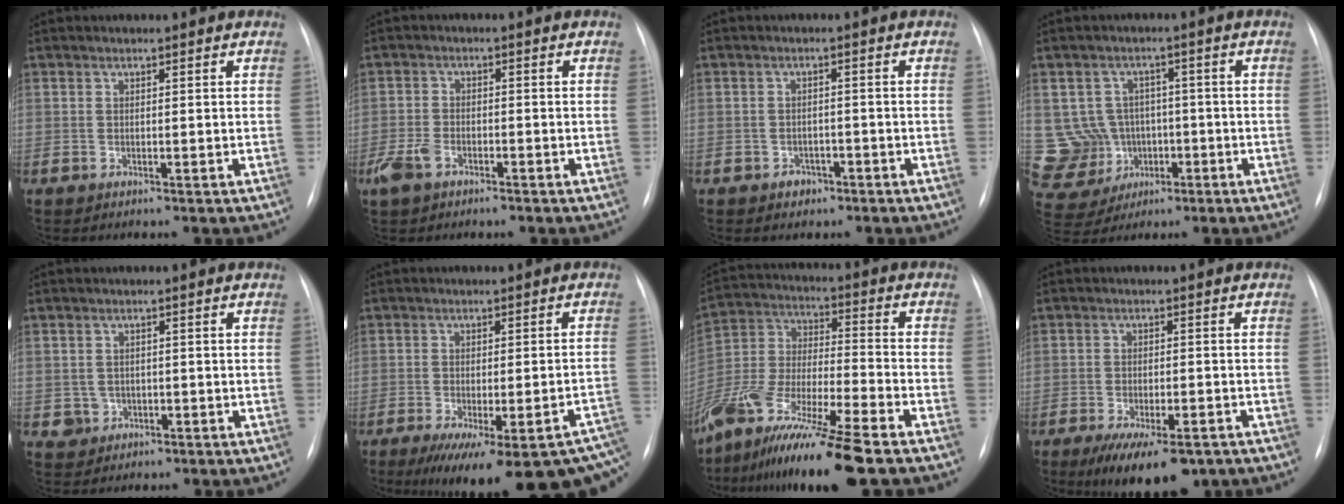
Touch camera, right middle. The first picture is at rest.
{"total": 3.8, "force": [-2.3, 2.0, 2.3], "torque": [-0.055, -0.002, -0.041]}
{"total": 2.4, "force": [-1.4, 1.8, 0.6], "torque": [-0.007, 0.006, -0.016]}
{"total": 10.3, "force": [-1.0, 10.0, 2.3], "torque": [-0.070, 0.028, 0.004]}
{"total": 2.3, "force": [-0.5, 2.2, 0.3], "torque": [0.002, 0.006, -0.003]}
{"total": 22.6, "force": [-15.6, 4.2, 15.7], "torque": [-0.159, -0.022, -0.192]}
{"total": 19.4, "force": [-14.3, 0.7, 13.0], "torque": [-0.287, -0.045, -0.268]}
{"total": 10.9, "force": [-7.5, 3.9, 6.8], "torque": [-0.102, -0.010, -0.111]}